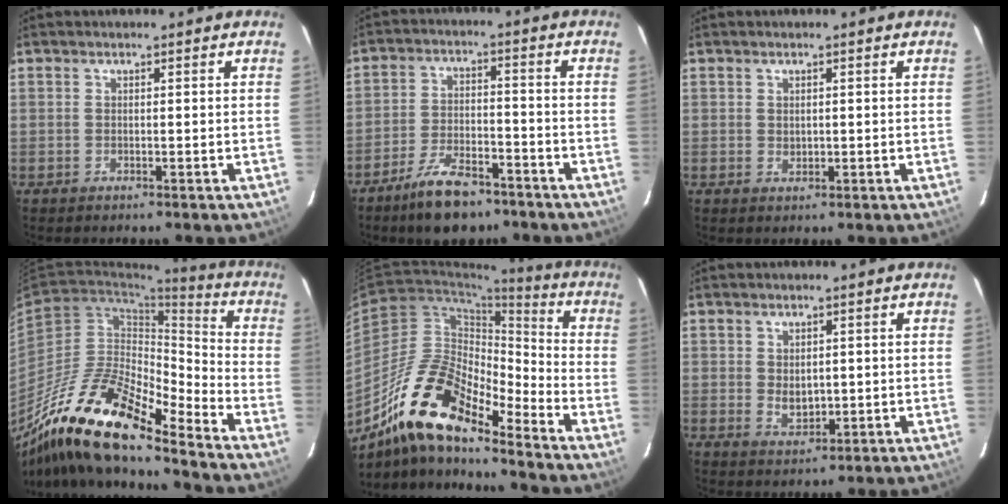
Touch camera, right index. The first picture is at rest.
{"total": 10.3, "force": [-7.8, 4.1, 5.4], "torque": [-0.118, 0.002, -0.131]}
{"total": 1.3, "force": [0.2, 1.1, 0.6], "torque": [-0.006, 0.000, 0.007]}
{"total": 19.4, "force": [-14.5, 4.0, 12.2], "torque": [-0.214, -0.010, -0.284]}
{"total": 17.6, "force": [-13.3, 4.9, 10.5], "torque": [-0.185, -0.007, -0.258]}
{"total": 3.9, "force": [0.3, 2.9, 2.6], "torque": [-0.042, -0.006, 0.012]}